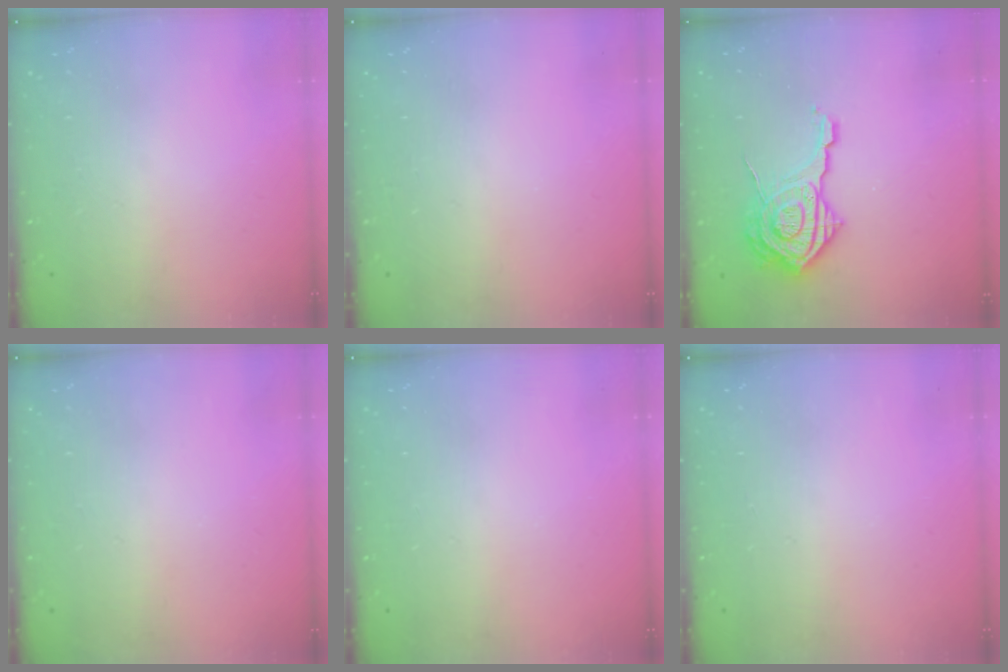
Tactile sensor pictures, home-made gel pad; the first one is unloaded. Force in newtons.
{"total": 0.0}
{"total": 15.9, "press": 15.9, "slide": 1.1}
{"total": 0.0}
{"total": 0.0}
{"total": 0.0}